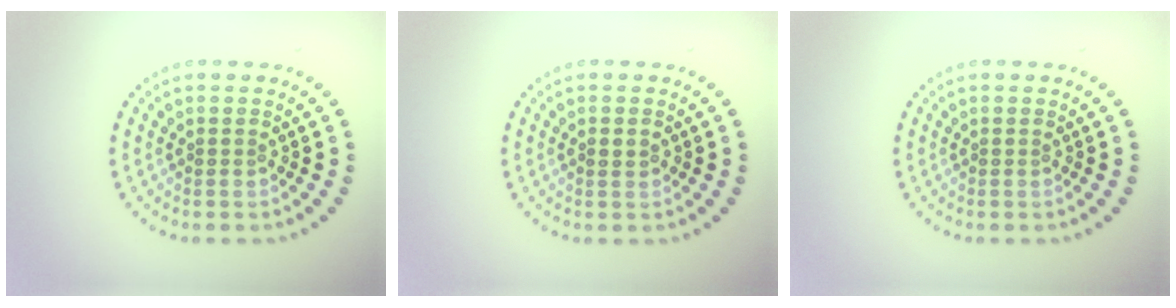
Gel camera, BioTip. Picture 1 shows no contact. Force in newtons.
{"total": 0.8, "press": 0.8, "slide": 0.1}
{"total": 0.0}